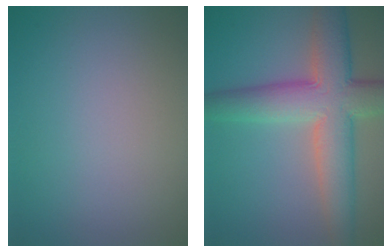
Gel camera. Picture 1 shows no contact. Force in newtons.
{"total": 8.9, "press": 8.9, "slide": 0.2}